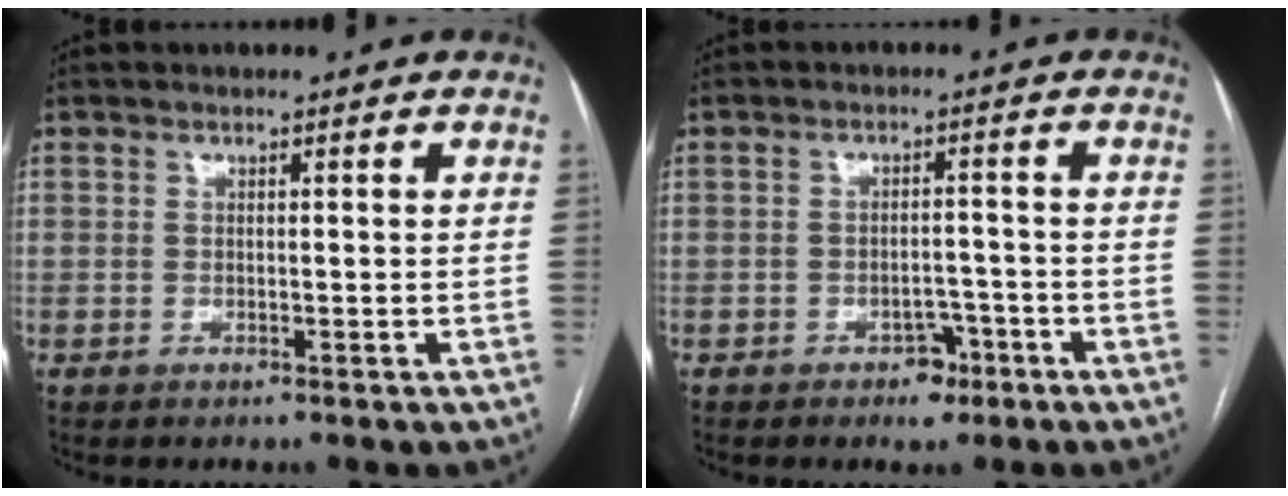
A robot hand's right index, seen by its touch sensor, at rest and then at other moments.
{"total": 3.7, "force": [-2.3, 2.1, 2.0], "torque": [-0.022, 0.006, -0.028]}